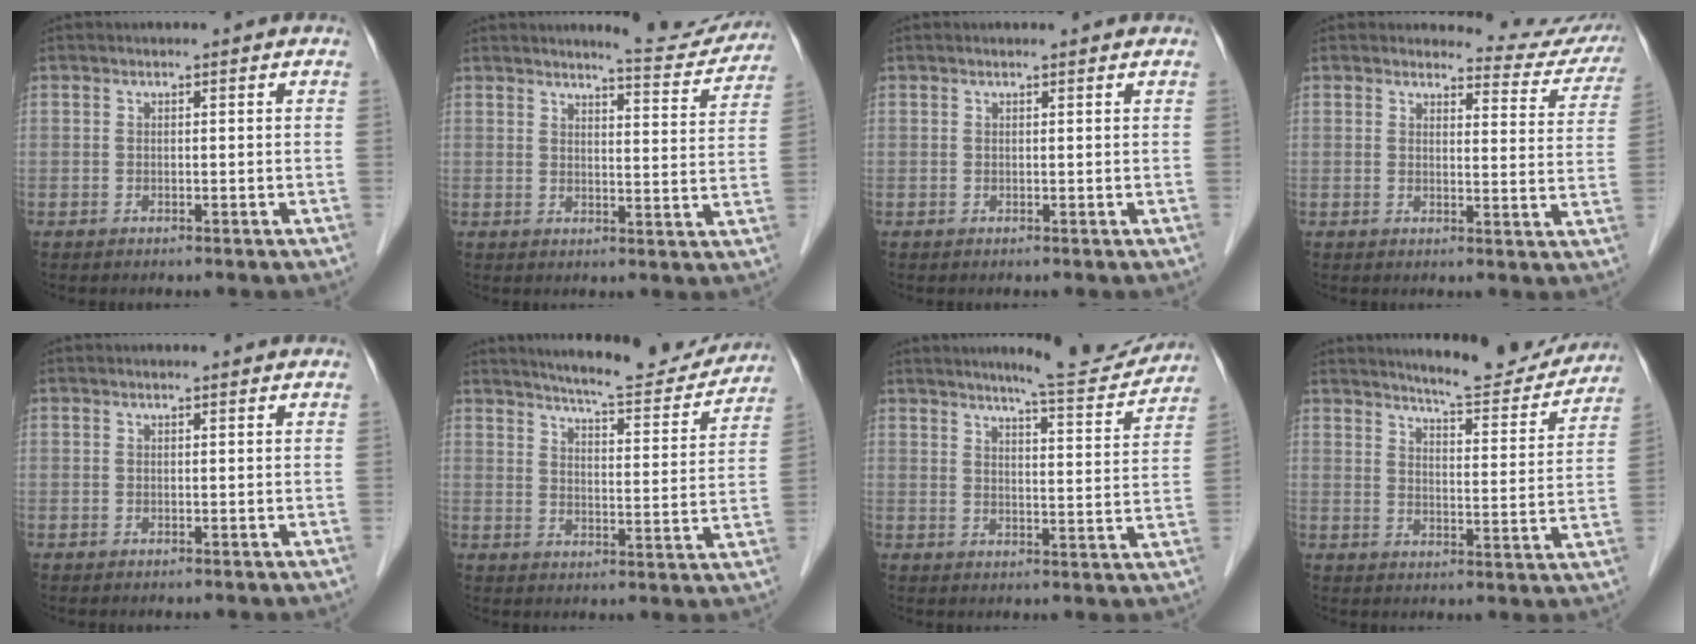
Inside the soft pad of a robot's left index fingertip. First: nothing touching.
{"total": 8.0, "force": [7.8, 0.7, 1.4], "torque": [-0.015, -0.028, 0.086]}
{"total": 0.8, "force": [0.8, 0.0, 0.3], "torque": [-0.010, 0.006, 0.010]}
{"total": 9.4, "force": [9.3, 1.4, -0.4], "torque": [0.025, -0.061, 0.080]}
{"total": 0.6, "force": [0.5, 0.0, 0.3], "torque": [-0.010, 0.005, 0.007]}
{"total": 15.0, "force": [14.1, 1.8, 4.9], "torque": [-0.068, -0.028, 0.180]}
{"total": 10.3, "force": [9.8, 0.2, 3.3], "torque": [-0.044, -0.021, 0.121]}
{"total": 13.1, "force": [12.5, 1.4, 3.8], "torque": [-0.048, -0.030, 0.157]}